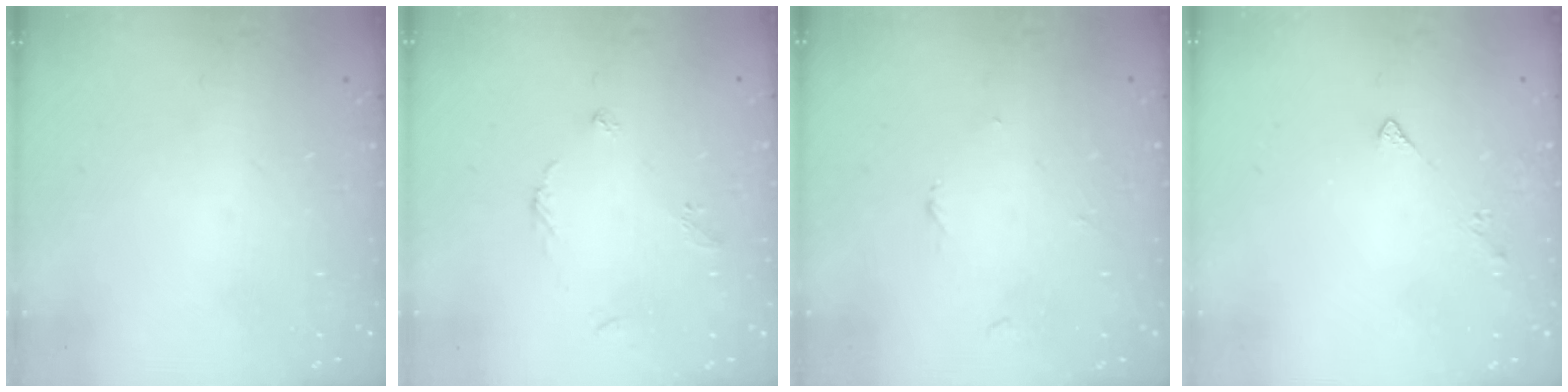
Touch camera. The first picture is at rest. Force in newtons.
{"total": 2.9, "press": 2.9, "slide": 0.4}
{"total": 2.5, "press": 2.5, "slide": 0.3}
{"total": 2.8, "press": 2.8, "slide": 0.5}